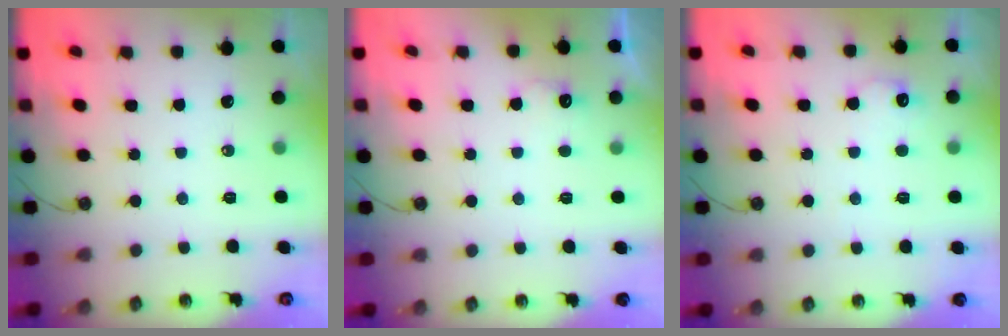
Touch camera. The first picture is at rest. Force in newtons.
{"total": 4.7, "press": 4.5, "slide": 1.1}
{"total": 7.6, "press": 7.6, "slide": 0.4}